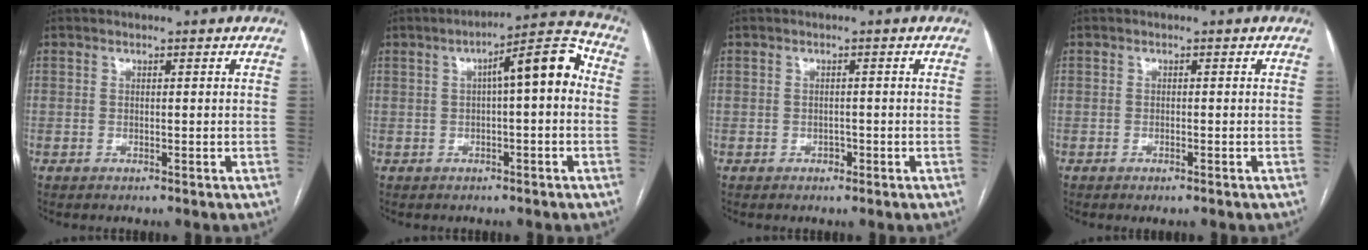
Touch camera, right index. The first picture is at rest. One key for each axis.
{"total": 8.8, "fx": 1.0, "fy": 1.6, "fz": 8.6, "tx": -0.122, "ty": 0.033, "tz": 0.009}
{"total": 1.0, "fx": -0.5, "fy": 0.8, "fz": 0.4, "tx": -0.005, "ty": 0.003, "tz": -0.007}
{"total": 0.9, "fx": -0.6, "fy": 0.0, "fz": 0.7, "tx": -0.013, "ty": -0.002, "tz": -0.008}